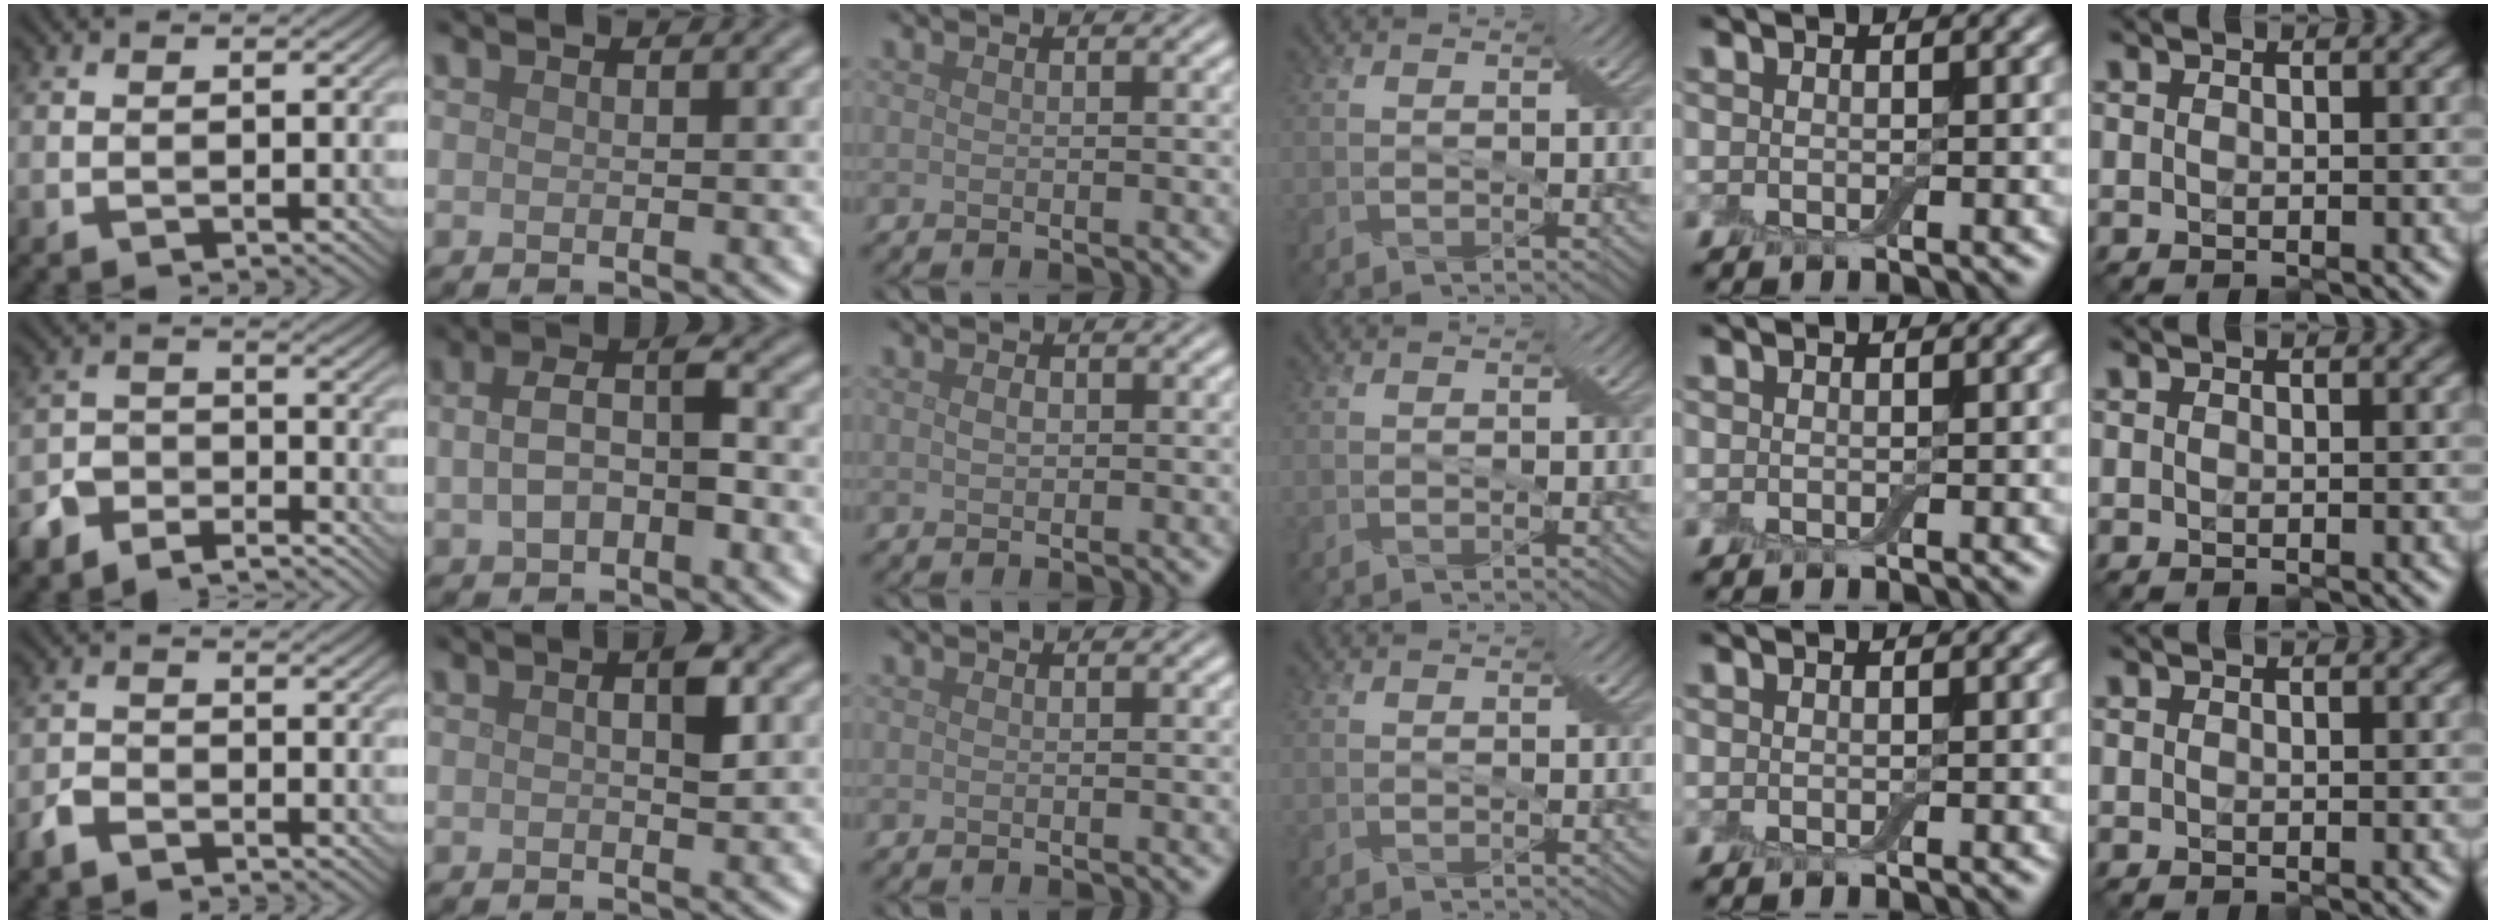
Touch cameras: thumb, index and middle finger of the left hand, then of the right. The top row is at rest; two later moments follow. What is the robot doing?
{"motion": "squeeze", "object": "air blower"}